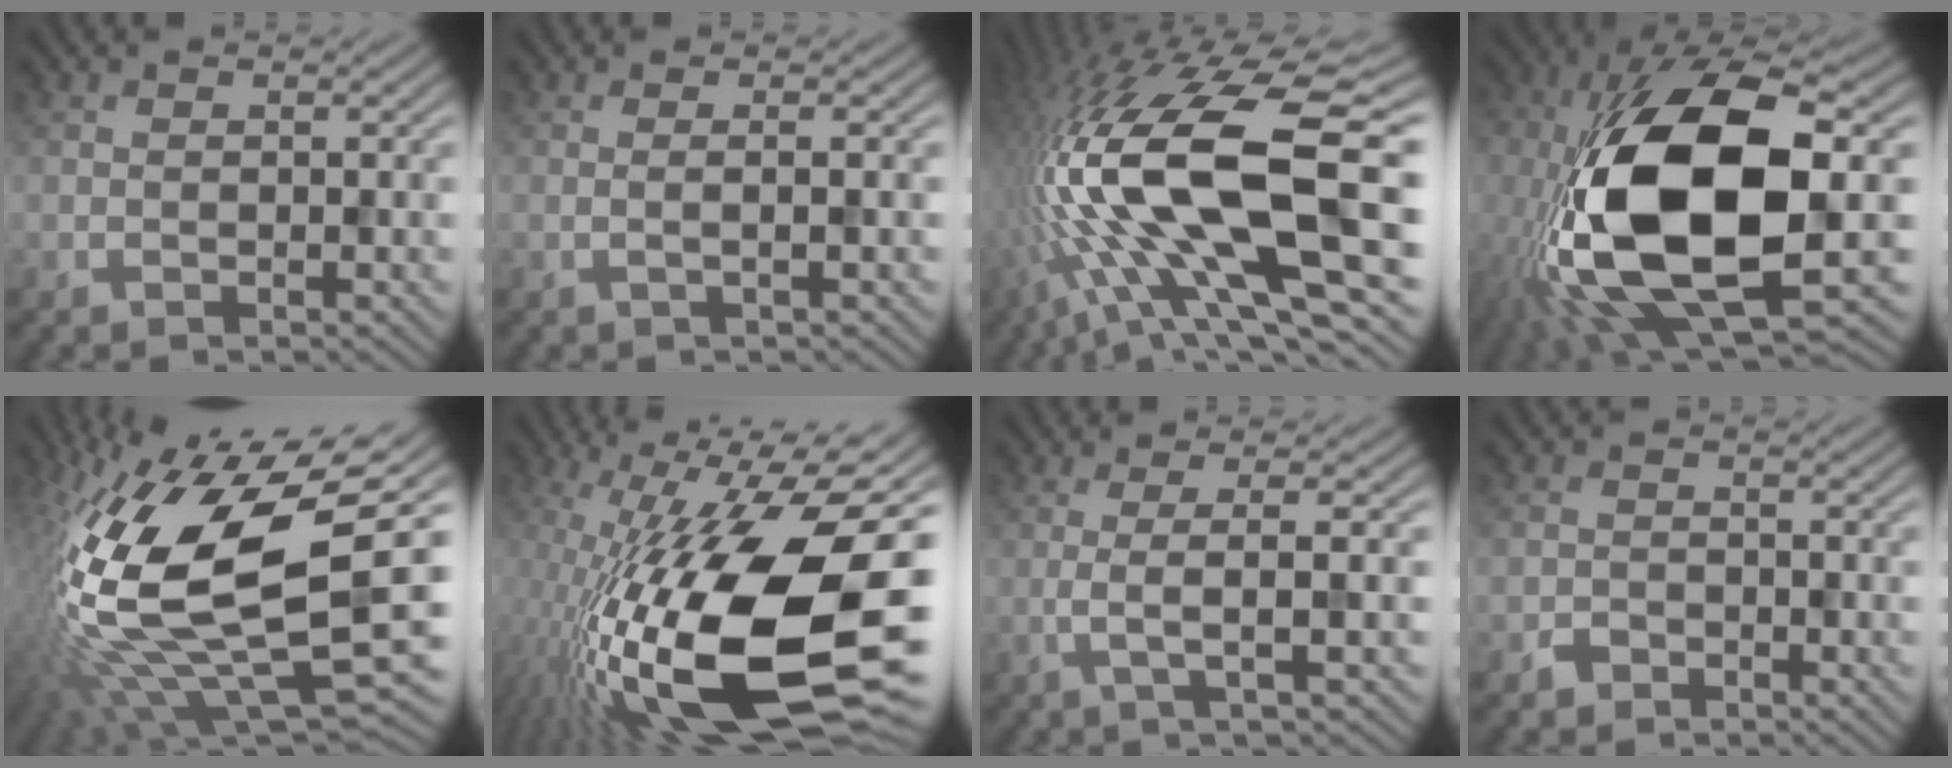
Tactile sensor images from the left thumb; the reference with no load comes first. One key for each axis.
{"total": 1.6, "fx": 0.1, "fy": 0.4, "fz": 1.5, "tx": -0.024, "ty": 0.004, "tz": -0.008}
{"total": 20.3, "fx": -3.3, "fy": 8.0, "fz": 18.3, "tx": -0.363, "ty": -0.009, "tz": -0.060}
{"total": 19.3, "fx": -3.0, "fy": 9.7, "fz": 16.5, "tx": -0.369, "ty": -0.027, "tz": -0.044}
{"total": 19.5, "fx": -0.5, "fy": 8.9, "fz": 17.3, "tx": -0.379, "ty": -0.049, "tz": 0.014}
{"total": 22.0, "fx": -4.5, "fy": 9.3, "fz": 19.4, "tx": -0.355, "ty": -0.029, "tz": -0.071}
{"total": 3.6, "fx": 0.0, "fy": 0.6, "fz": 3.5, "tx": -0.056, "ty": 0.007, "tz": -0.011}
{"total": 1.5, "fx": -1.2, "fy": 0.9, "fz": -0.2, "tx": 0.007, "ty": 0.002, "tz": -0.025}